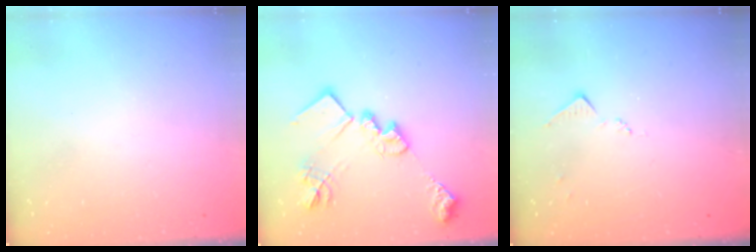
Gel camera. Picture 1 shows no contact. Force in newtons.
{"total": 20.0, "press": 19.9, "slide": 1.3}
{"total": 6.1, "press": 6.1, "slide": 0.7}